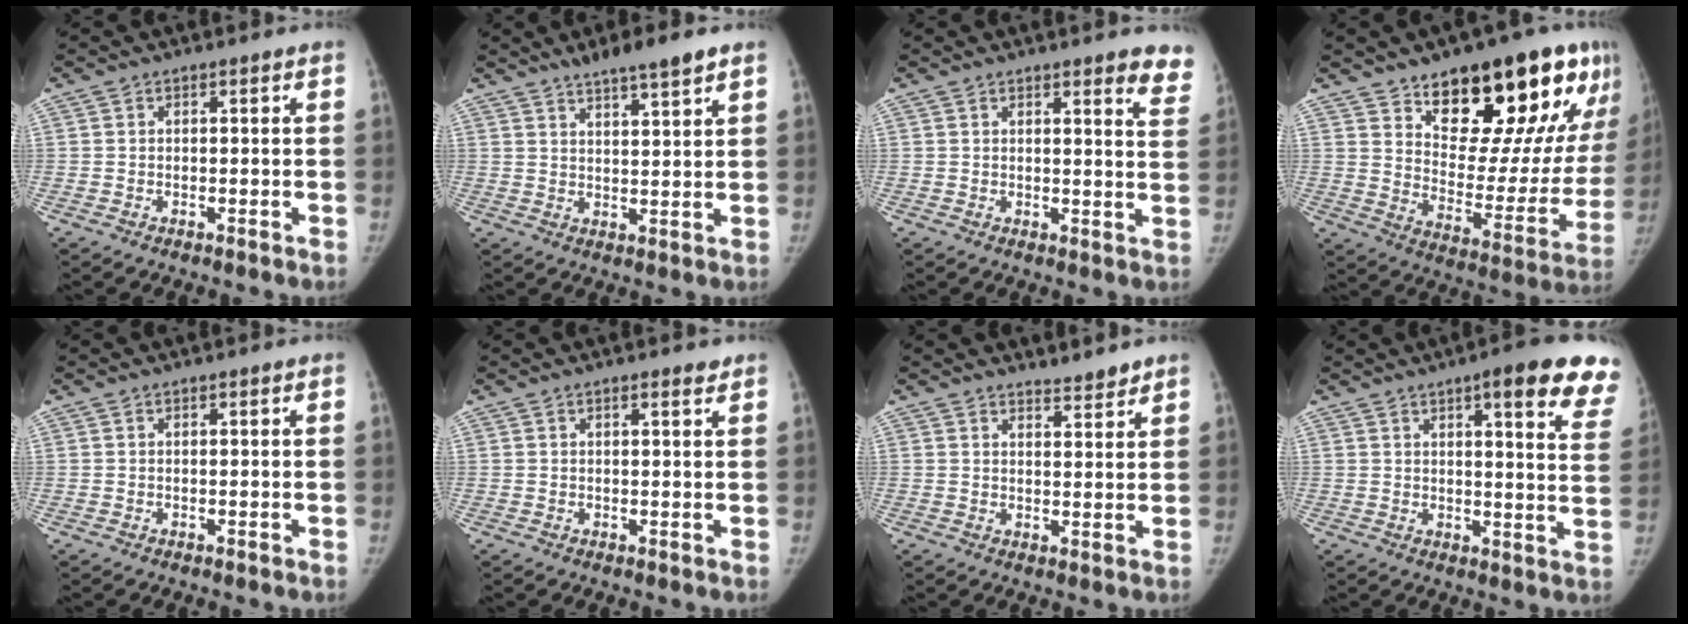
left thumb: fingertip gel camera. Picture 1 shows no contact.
{"total": 7.3, "force": [5.3, 0.9, 4.9], "torque": [-0.074, -0.021, 0.085]}
{"total": 7.6, "force": [6.2, 1.9, 4.0], "torque": [-0.016, -0.033, 0.051]}
{"total": 26.1, "force": [16.1, 11.2, 17.3], "torque": [-0.186, -0.070, 0.241]}
{"total": 0.0}
{"total": 1.5, "force": [1.1, 0.3, 1.0], "torque": [-0.013, -0.006, 0.015]}
{"total": 3.2, "force": [3.0, 0.8, 0.8], "torque": [0.002, -0.026, 0.045]}
{"total": 17.0, "force": [11.0, 3.7, 12.5], "torque": [-0.122, -0.037, 0.117]}